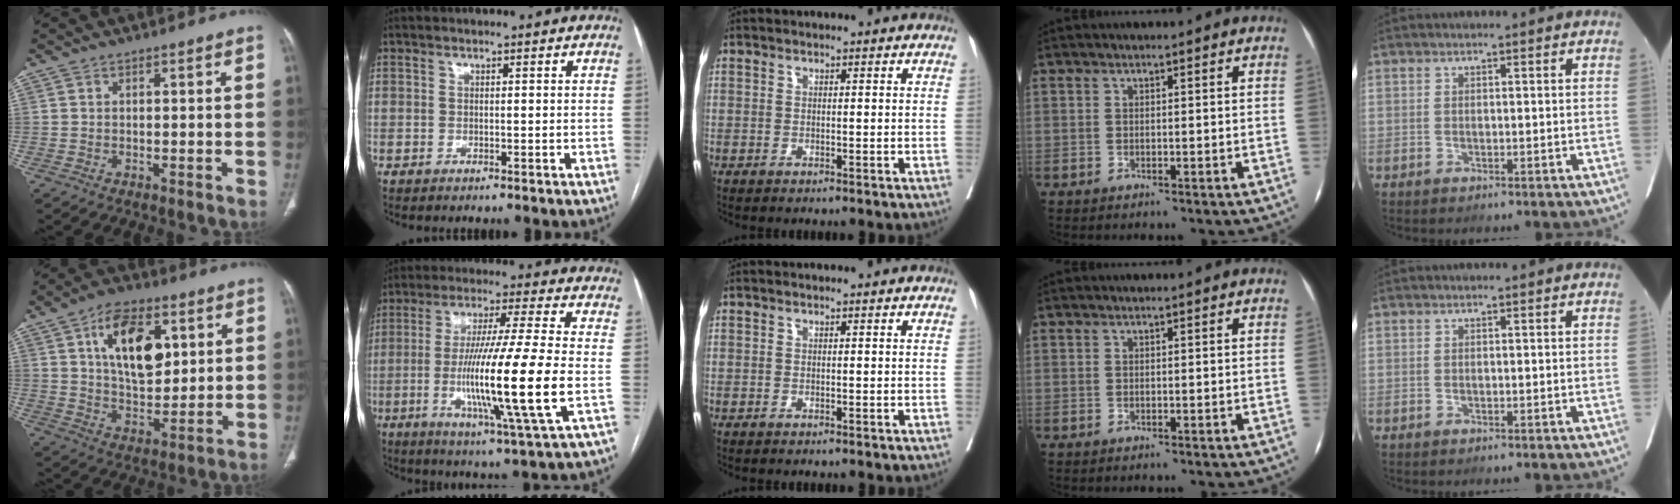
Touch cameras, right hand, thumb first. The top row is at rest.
{"thumb": {"total": 15.5, "force": [5.2, 8.6, 11.7], "torque": [-0.161, -0.019, 0.095]}, "index": {"total": 16.9, "force": [-3.2, -1.1, 16.6], "torque": [-0.313, -0.023, -0.064]}}